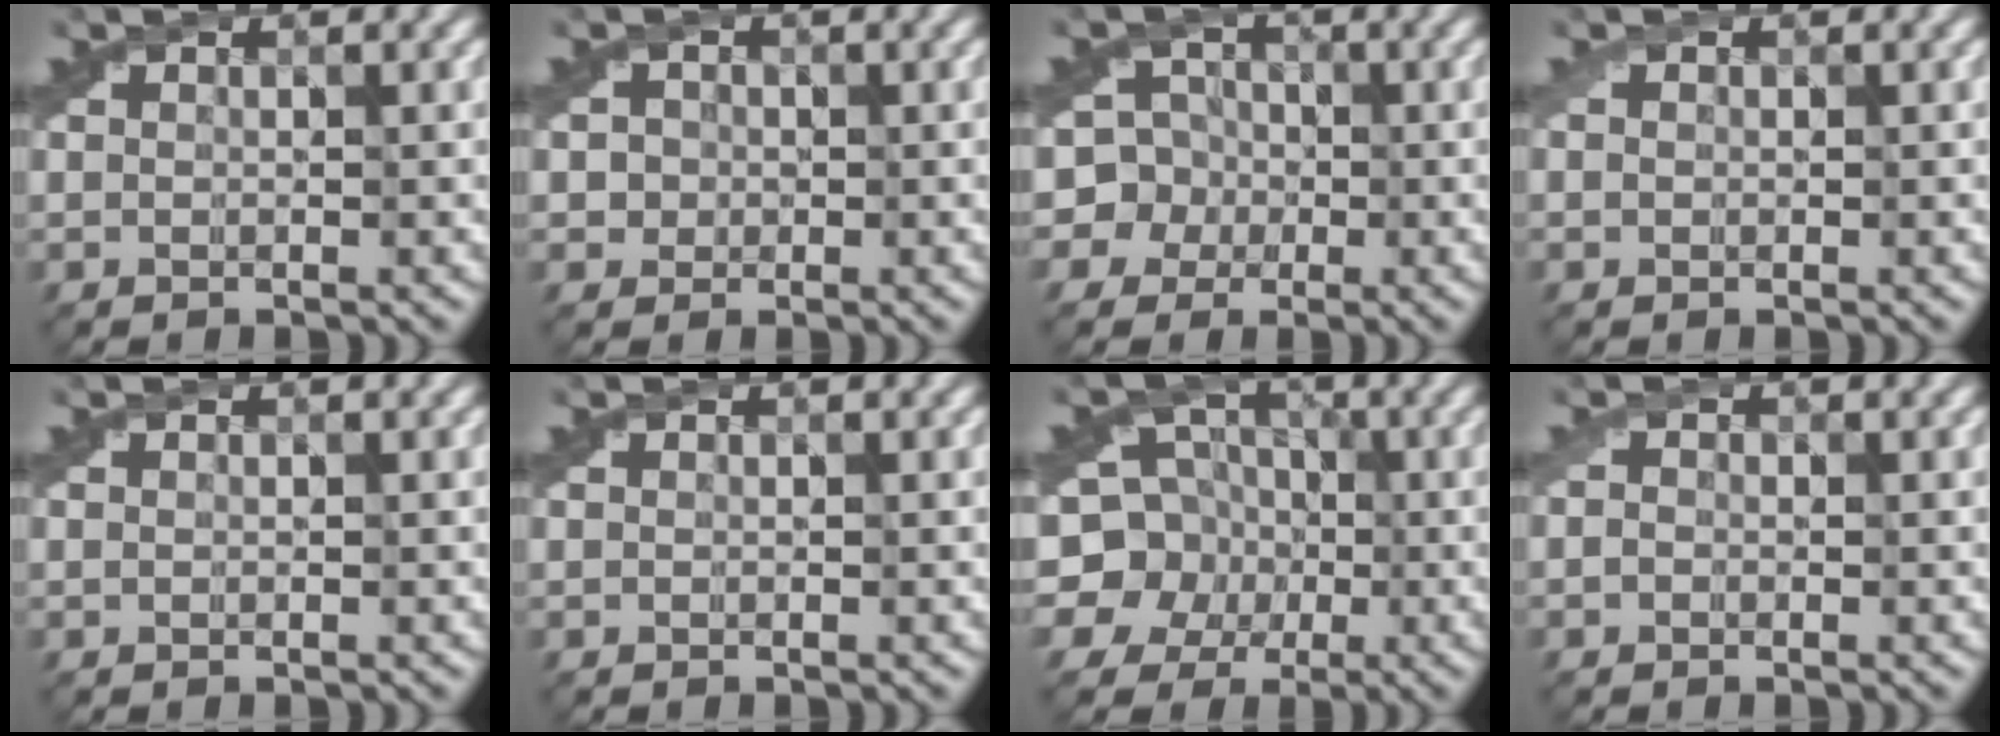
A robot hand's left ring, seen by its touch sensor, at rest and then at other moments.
{"total": 3.1, "force": [0.4, 2.7, 1.3], "torque": [-0.026, 0.007, 0.009]}
{"total": 8.2, "force": [-0.2, 7.4, 3.4], "torque": [-0.044, 0.027, -0.056]}
{"total": 0.0}
{"total": 0.0}
{"total": 0.0}
{"total": 9.9, "force": [-1.4, 9.0, 3.9], "torque": [-0.081, 0.025, -0.078]}
{"total": 0.7, "force": [-0.4, 0.5, 0.1], "torque": [0.005, -0.004, -0.013]}